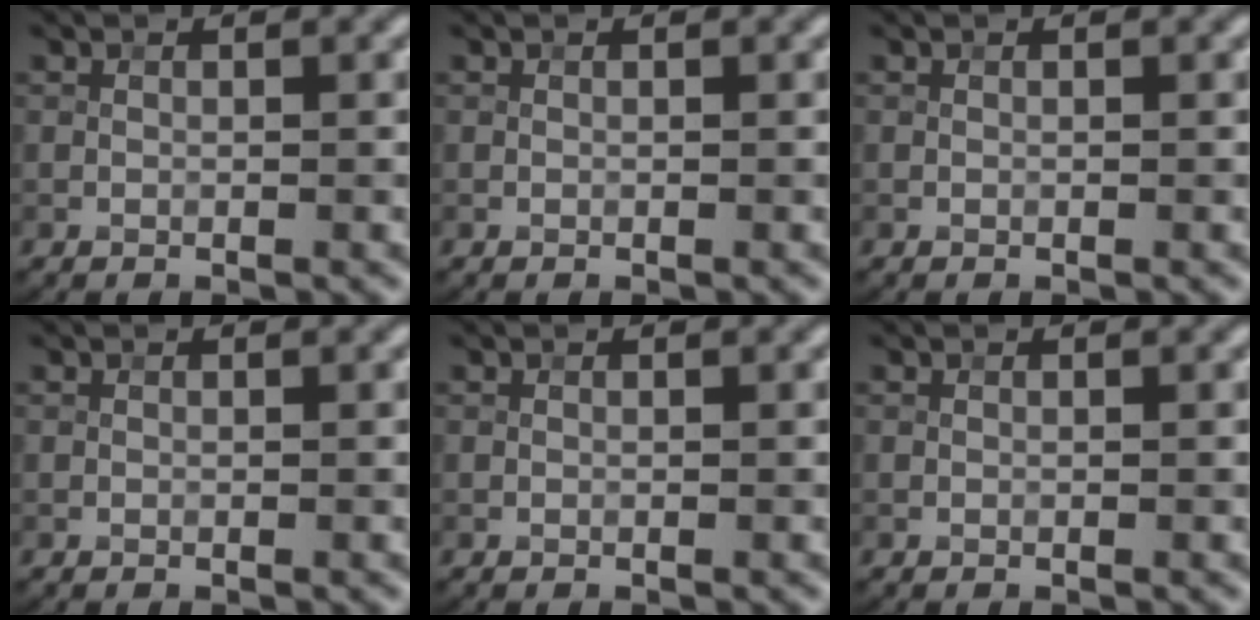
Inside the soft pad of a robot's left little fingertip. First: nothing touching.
{"total": 0.0}
{"total": 0.0}
{"total": 0.0}
{"total": 0.0}
{"total": 0.0}